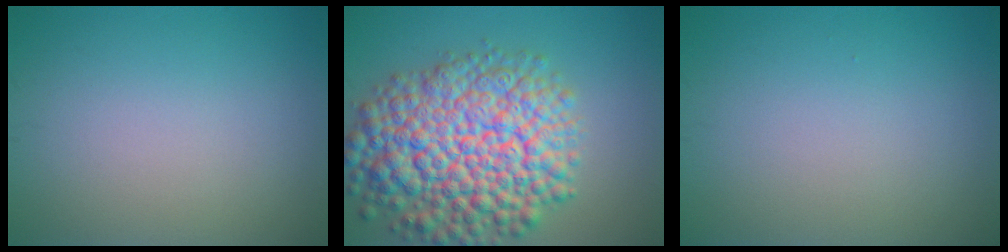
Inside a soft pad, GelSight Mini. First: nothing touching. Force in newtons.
{"total": 12.4, "press": 12.4, "slide": 0.5}
{"total": 0.0}